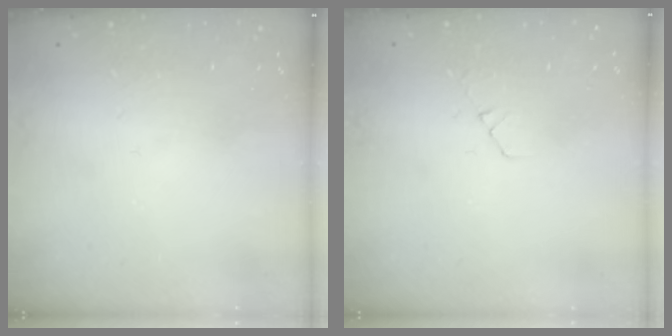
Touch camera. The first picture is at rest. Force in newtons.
{"total": 3.3, "press": 3.3, "slide": 0.4}